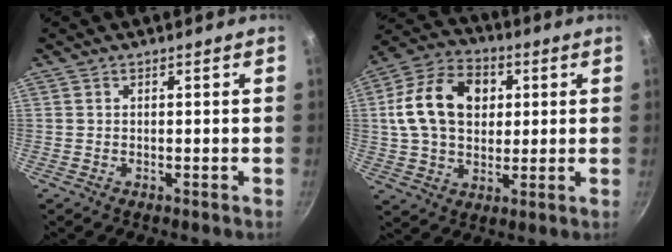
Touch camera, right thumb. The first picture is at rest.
{"total": 16.4, "force": [3.2, 11.9, 10.8], "torque": [-0.168, 0.014, 0.045]}